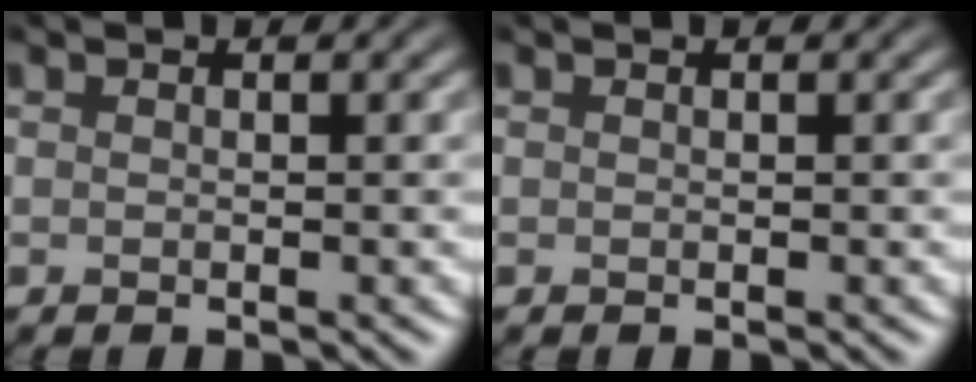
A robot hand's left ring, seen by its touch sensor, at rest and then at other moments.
{"total": 0.0}